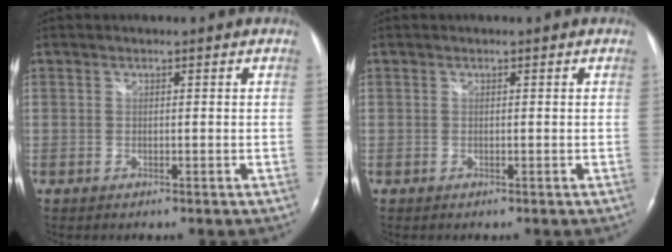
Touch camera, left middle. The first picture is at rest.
{"total": 0.0}